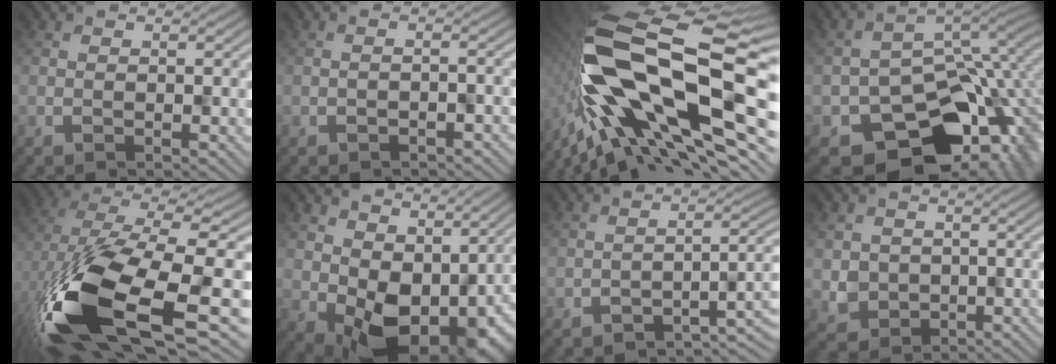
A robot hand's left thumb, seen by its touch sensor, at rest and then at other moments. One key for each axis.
{"total": 1.1, "fx": -1.0, "fy": 0.0, "fz": -0.4, "tx": 0.009, "ty": 0.005, "tz": -0.017}
{"total": 18.5, "fx": -2.5, "fy": 9.0, "fz": 15.9, "tx": -0.318, "ty": -0.012, "tz": -0.058}
{"total": 12.7, "fx": -5.5, "fy": 9.5, "fz": 6.3, "tx": -0.072, "ty": -0.053, "tz": -0.066}
{"total": 15.9, "fx": -4.5, "fy": 8.6, "fz": 12.6, "tx": -0.291, "ty": -0.050, "tz": -0.058}
{"total": 9.6, "fx": 1.2, "fy": 7.2, "fz": 6.3, "tx": -0.108, "ty": -0.044, "tz": 0.041}
{"total": 3.3, "fx": -2.4, "fy": 1.4, "fz": 1.7, "tx": -0.011, "ty": -0.002, "tz": -0.039}
{"total": 3.5, "fx": 0.4, "fy": 3.4, "fz": -0.2, "tx": -0.007, "ty": -0.024, "tz": 0.011}